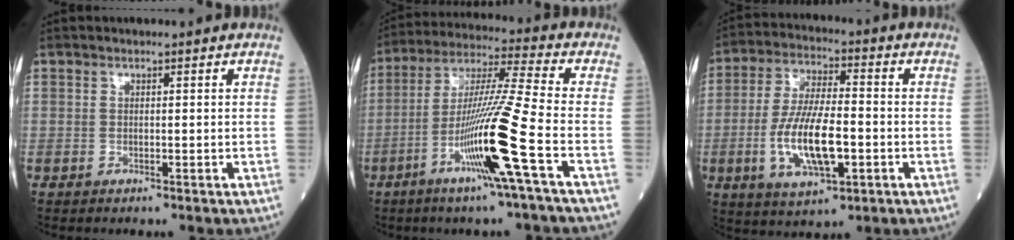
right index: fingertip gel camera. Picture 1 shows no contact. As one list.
[{"total": 14.9, "force": [-5.5, -2.1, 13.6], "torque": [-0.261, -0.013, -0.106]}, {"total": 12.3, "force": [-2.9, 3.7, 11.4], "torque": [-0.230, -0.004, -0.049]}]